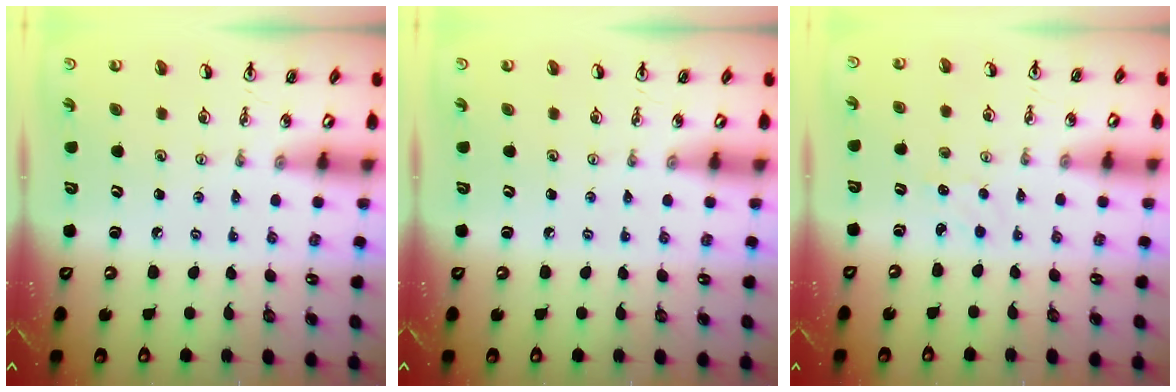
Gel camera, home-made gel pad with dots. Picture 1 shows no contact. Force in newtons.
{"total": 0.0}
{"total": 1.2, "press": 1.1, "slide": 0.2}